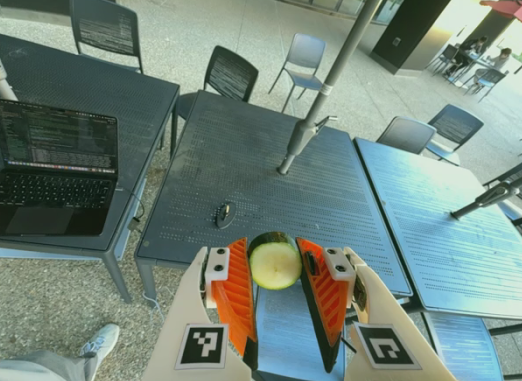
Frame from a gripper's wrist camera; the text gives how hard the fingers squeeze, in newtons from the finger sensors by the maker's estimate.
{"total": 10.4, "left": 10.0, "right": 10.9}